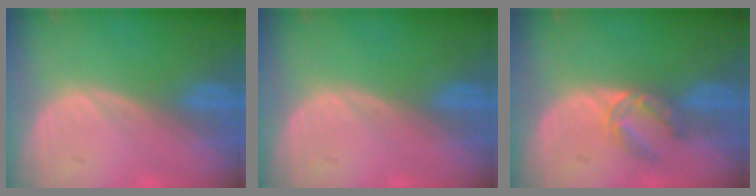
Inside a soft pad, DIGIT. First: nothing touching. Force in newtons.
{"total": 0.0}
{"total": 3.8, "press": 3.6, "slide": 1.0}